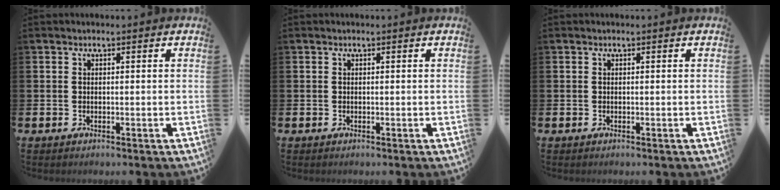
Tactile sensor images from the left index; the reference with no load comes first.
{"total": 0.0}
{"total": 0.0}